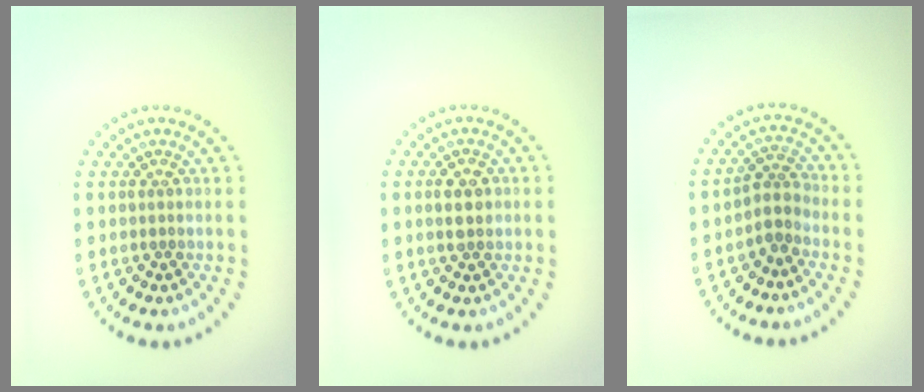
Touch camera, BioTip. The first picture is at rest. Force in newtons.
{"total": 2.0, "press": 2.0, "slide": 0.2}
{"total": 2.2, "press": 1.6, "slide": 1.5}